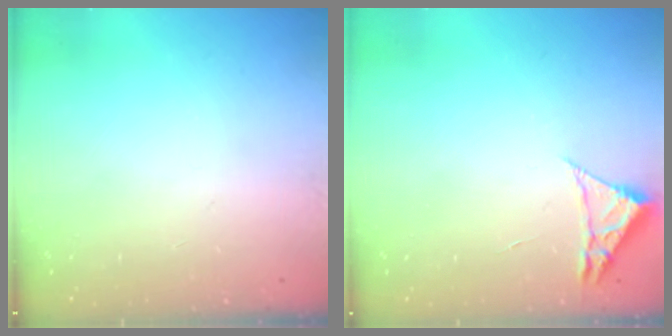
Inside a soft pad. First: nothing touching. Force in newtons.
{"total": 2.3, "press": 2.3, "slide": 0.4}